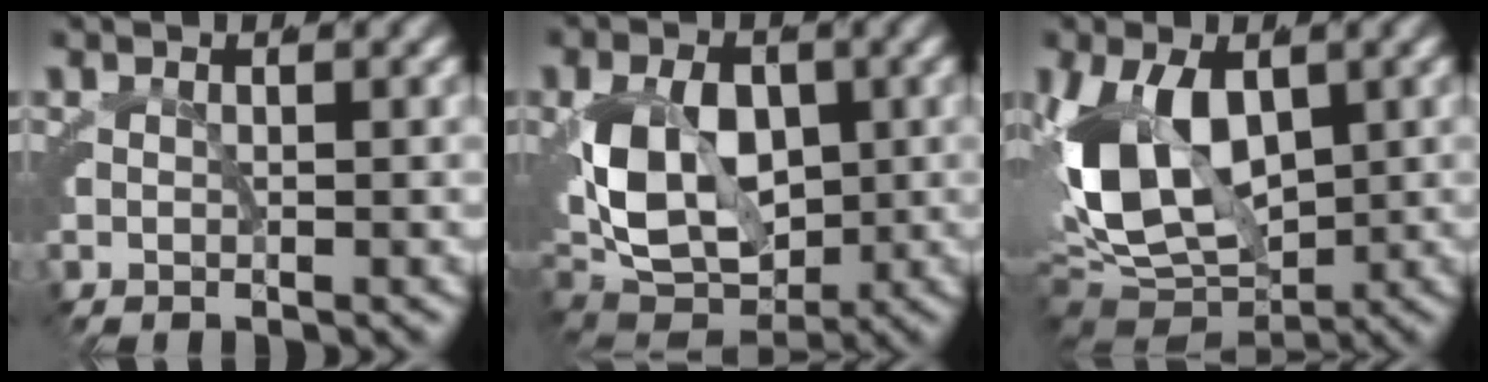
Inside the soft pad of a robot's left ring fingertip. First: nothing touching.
{"total": 11.1, "force": [-0.5, 8.2, 7.4], "torque": [-0.134, -0.028, 0.003]}
{"total": 10.1, "force": [0.0, 7.1, 7.3], "torque": [-0.139, -0.014, 0.003]}